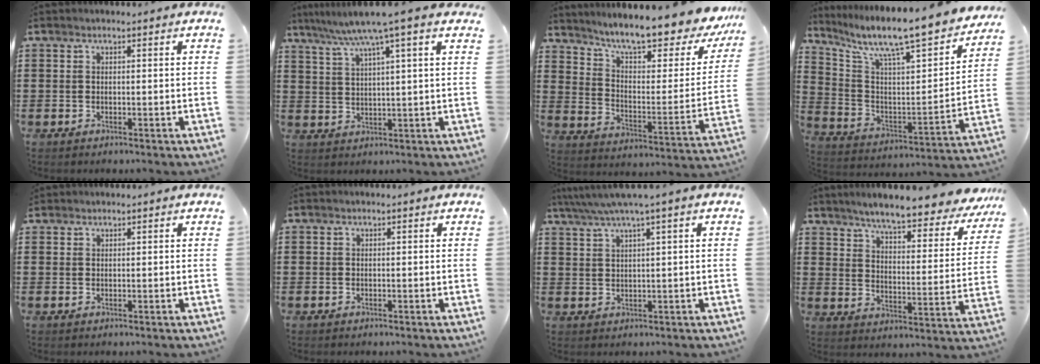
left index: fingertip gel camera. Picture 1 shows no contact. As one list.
[{"total": 6.6, "force": [4.6, -0.6, 4.7], "torque": [-0.104, -0.018, 0.075]}, {"total": 10.9, "force": [9.3, 1.0, 5.6], "torque": [-0.121, -0.068, 0.152]}, {"total": 9.7, "force": [8.4, 0.8, 4.8], "torque": [-0.115, -0.074, 0.131]}, {"total": 0.7, "force": [0.7, 0.3, 0.0], "torque": [-0.003, 0.001, 0.014]}, {"total": 0.0}, {"total": 3.7, "force": [2.0, -0.5, 3.0], "torque": [-0.062, -0.005, 0.033]}, {"total": 6.7, "force": [6.1, 0.1, 2.7], "torque": [-0.074, -0.043, 0.099]}]